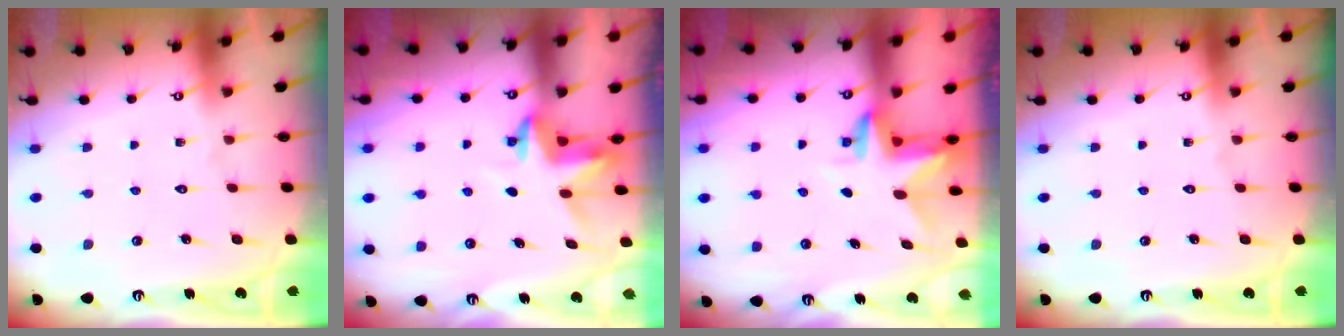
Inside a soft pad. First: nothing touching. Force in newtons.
{"total": 3.9, "press": 3.9, "slide": 0.3}
{"total": 3.0, "press": 3.0, "slide": 0.2}
{"total": 0.0}